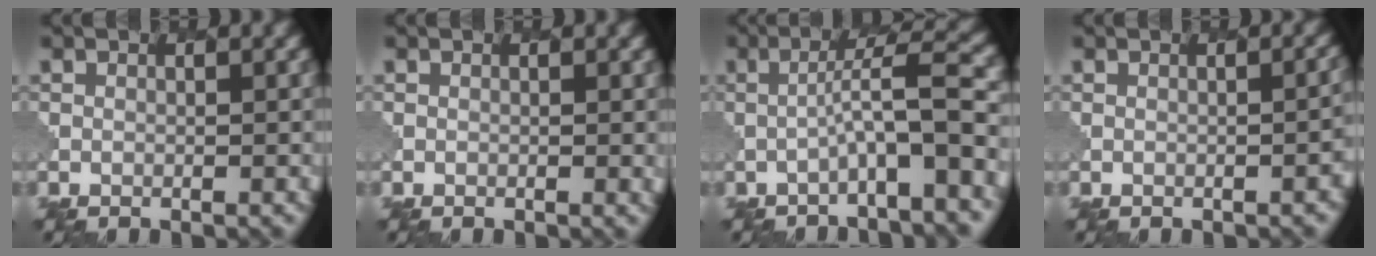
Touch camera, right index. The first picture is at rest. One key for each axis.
{"total": 0.8, "fx": 0.2, "fy": 0.2, "fz": 0.7, "tx": -0.009, "ty": -0.003, "tz": 0.006}
{"total": 5.6, "fx": -1.7, "fy": 0.5, "fz": 5.3, "tx": -0.075, "ty": 0.027, "tz": -0.038}
{"total": 2.7, "fx": -1.1, "fy": 1.0, "fz": 2.2, "tx": -0.011, "ty": 0.007, "tz": -0.011}